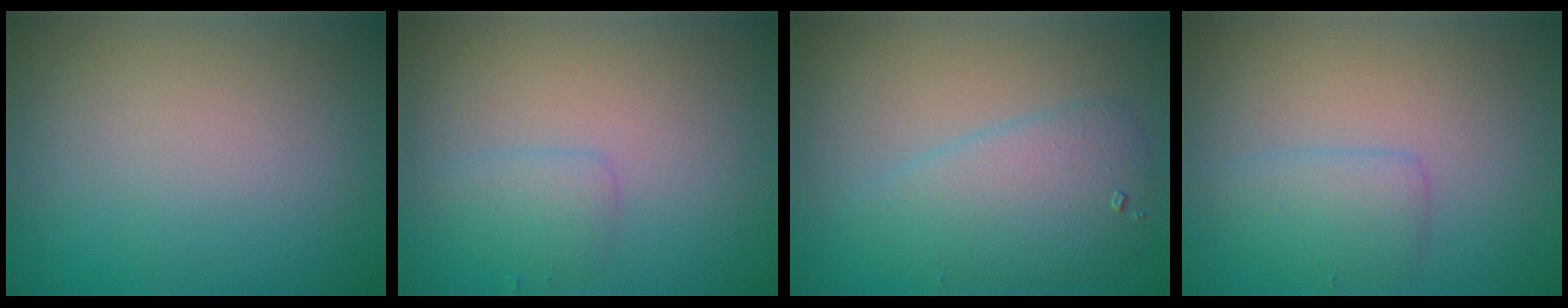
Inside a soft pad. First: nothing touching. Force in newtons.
{"total": 1.5, "press": 1.5, "slide": 0.2}
{"total": 4.1, "press": 4.1, "slide": 0.2}
{"total": 2.1, "press": 2.1, "slide": 0.2}